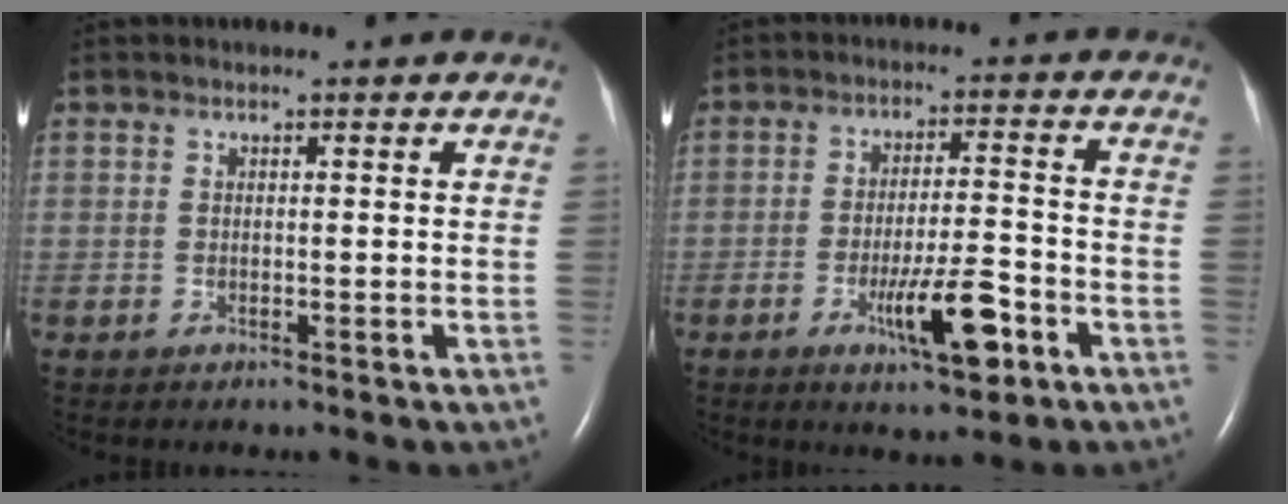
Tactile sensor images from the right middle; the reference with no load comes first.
{"total": 8.4, "force": [-4.0, 1.4, 7.2], "torque": [-0.124, -0.006, -0.061]}